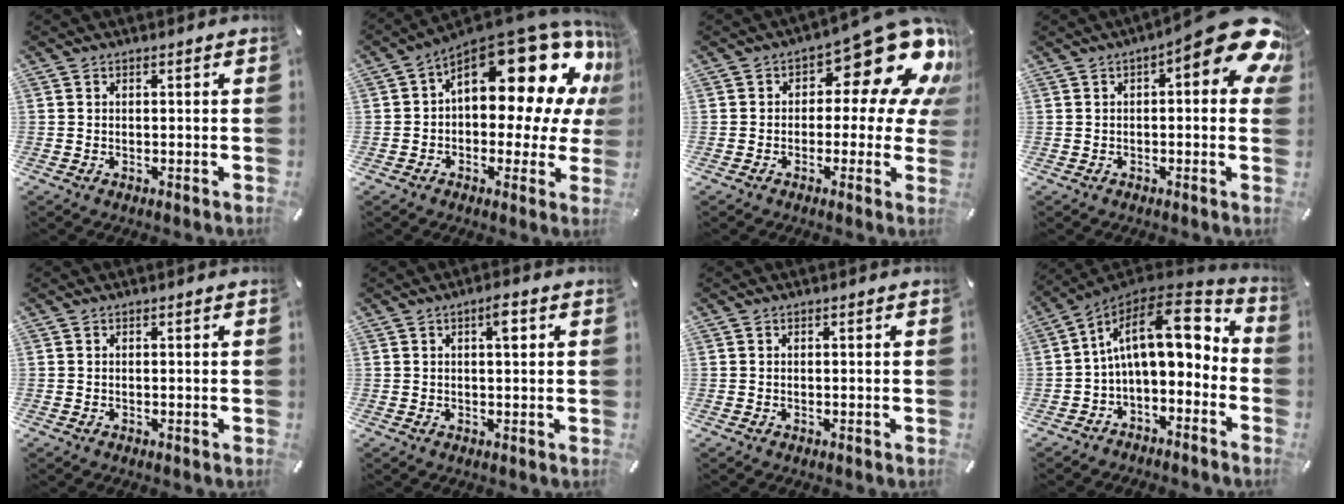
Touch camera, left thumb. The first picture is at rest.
{"total": 23.1, "force": [9.8, 11.8, 17.3], "torque": [-0.219, -0.082, 0.166]}
{"total": 17.4, "force": [8.5, 8.1, 12.9], "torque": [-0.163, -0.061, 0.137]}
{"total": 12.8, "force": [5.2, 4.0, 10.9], "torque": [-0.143, -0.047, 0.086]}
{"total": 0.0}
{"total": 3.3, "force": [1.1, 0.9, 3.0], "torque": [-0.047, 0.001, 0.011]}
{"total": 0.0}
{"total": 17.3, "force": [3.4, 9.2, 14.2], "torque": [-0.247, -0.007, 0.058]}